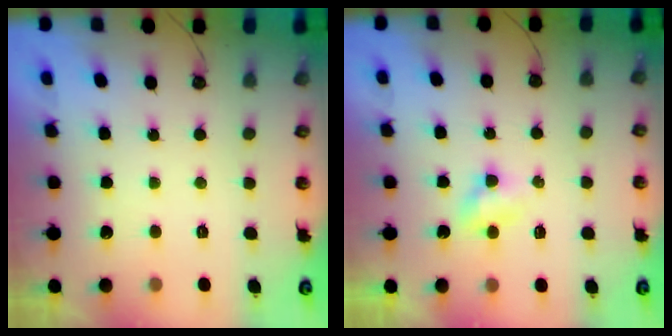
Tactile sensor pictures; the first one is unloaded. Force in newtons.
{"total": 3.0, "press": 3.0, "slide": 0.3}